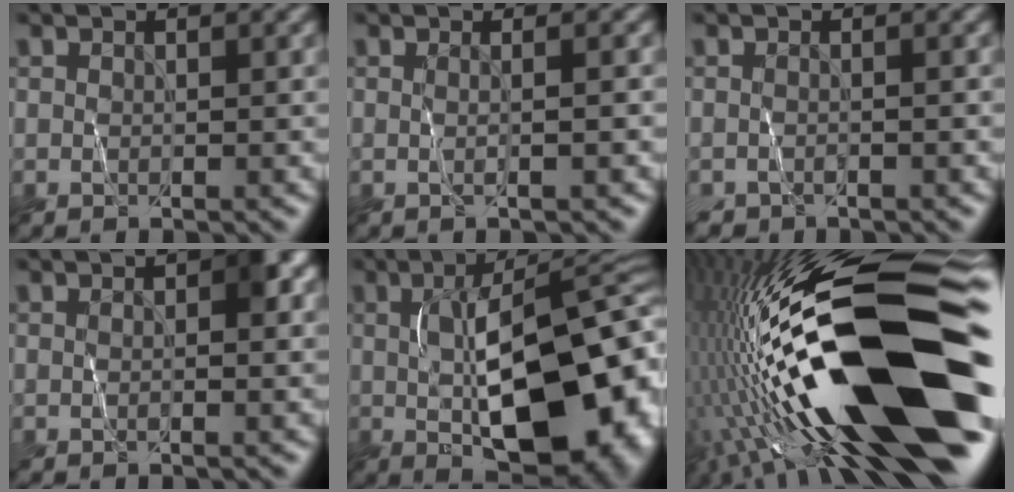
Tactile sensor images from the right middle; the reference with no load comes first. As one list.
[{"total": 1.8, "force": [0.1, 0.7, 1.7], "torque": [-0.020, 0.003, -0.021]}, {"total": 0.7, "force": [-0.6, 0.1, 0.4], "torque": [-0.010, -0.005, -0.012]}, {"total": 2.3, "force": [0.4, 0.4, 2.2], "torque": [-0.030, 0.005, 0.006]}, {"total": 15.9, "force": [-1.9, 7.3, 14.0], "torque": [-0.178, -0.007, -0.018]}, {"total": 21.7, "force": [-3.8, 6.4, 20.4], "torque": [-0.347, -0.001, -0.075]}]